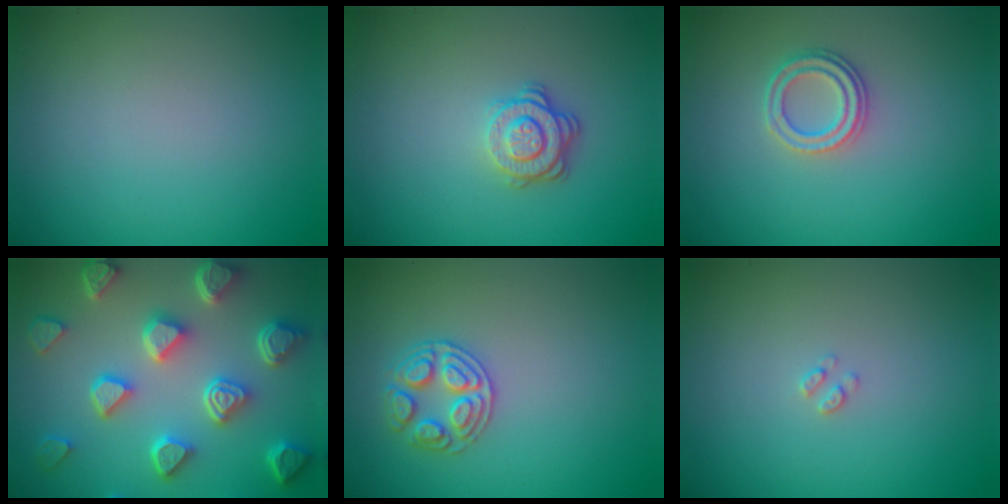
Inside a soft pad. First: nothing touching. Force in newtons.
{"total": 3.0, "press": 2.6, "slide": 1.5}
{"total": 2.3, "press": 2.1, "slide": 1.0}
{"total": 7.7, "press": 5.9, "slide": 4.9}
{"total": 2.7, "press": 2.7, "slide": 0.3}
{"total": 0.7, "press": 0.6, "slide": 0.1}